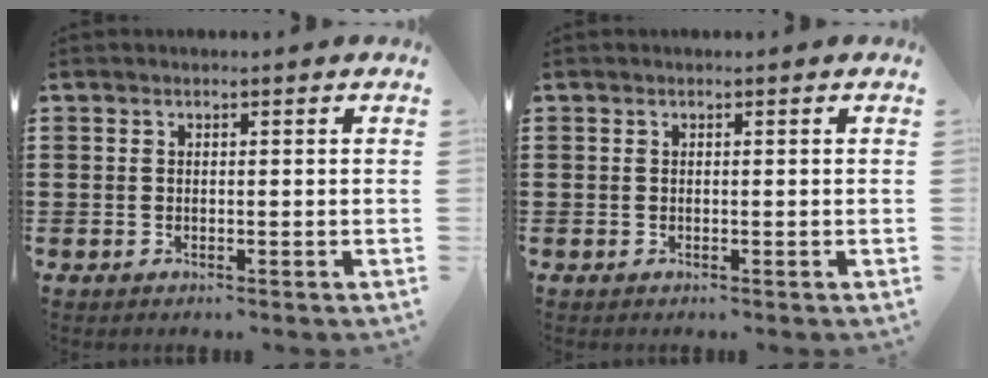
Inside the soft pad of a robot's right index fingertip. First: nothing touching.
{"total": 0.0}